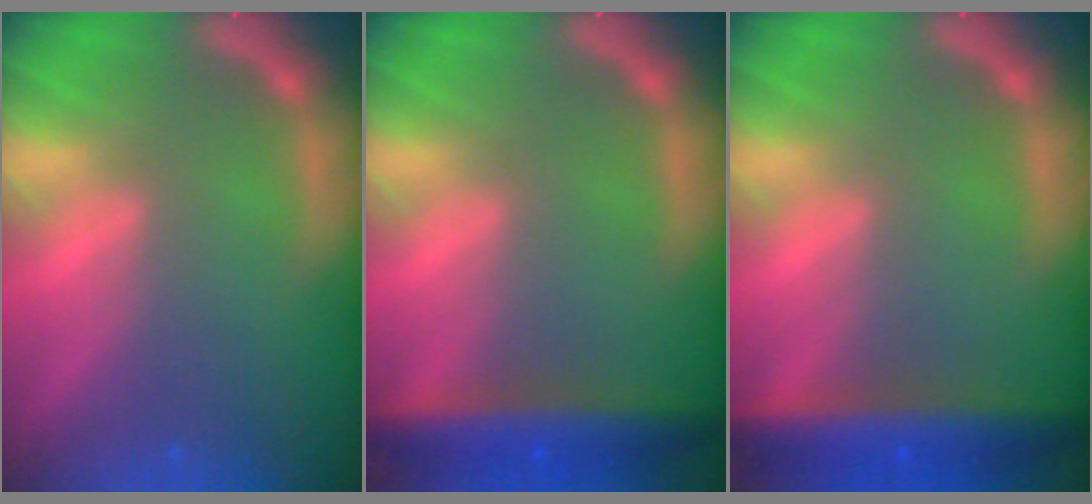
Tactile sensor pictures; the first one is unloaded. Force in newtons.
{"total": 6.0}
{"total": 6.4}